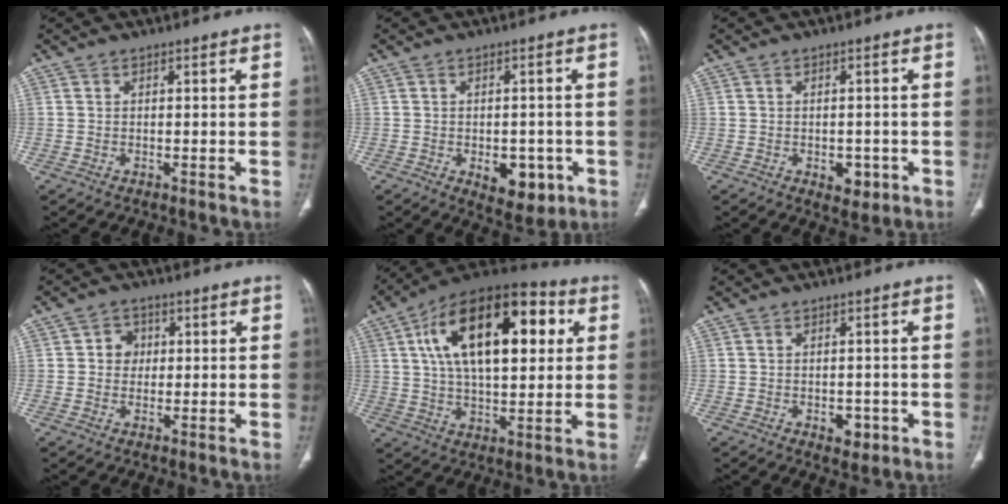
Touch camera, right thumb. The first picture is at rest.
{"total": 7.7, "force": [-2.6, 4.6, 5.6], "torque": [-0.046, 0.005, -0.021]}
{"total": 4.0, "force": [-1.4, 2.6, 2.7], "torque": [-0.020, 0.002, -0.010]}
{"total": 3.7, "force": [0.6, 3.3, 1.6], "torque": [-0.002, 0.005, 0.005]}
{"total": 24.8, "force": [6.7, 12.3, 20.5], "torque": [-0.314, 0.015, 0.100]}
{"total": 3.5, "force": [-1.3, 2.3, 2.3], "torque": [-0.016, 0.003, -0.010]}